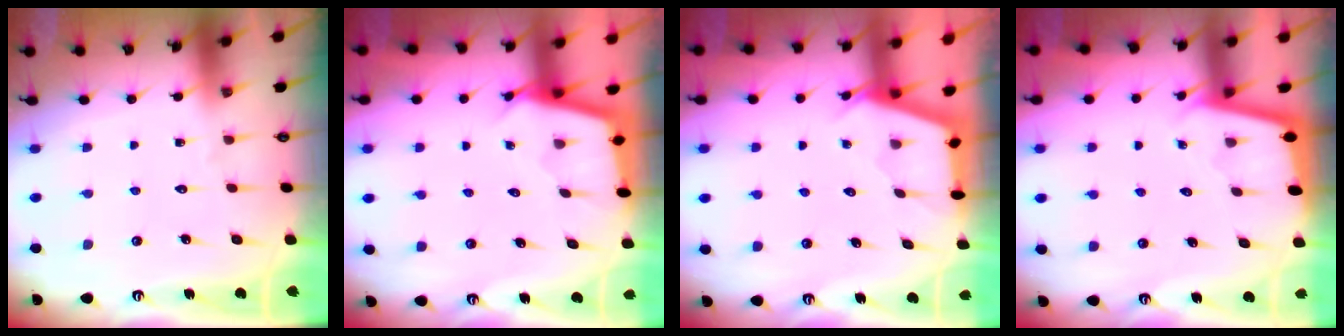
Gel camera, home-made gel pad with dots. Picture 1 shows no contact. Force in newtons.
{"total": 2.5, "press": 2.5, "slide": 0.2}
{"total": 2.5, "press": 2.5, "slide": 0.3}
{"total": 2.8, "press": 2.8, "slide": 0.2}